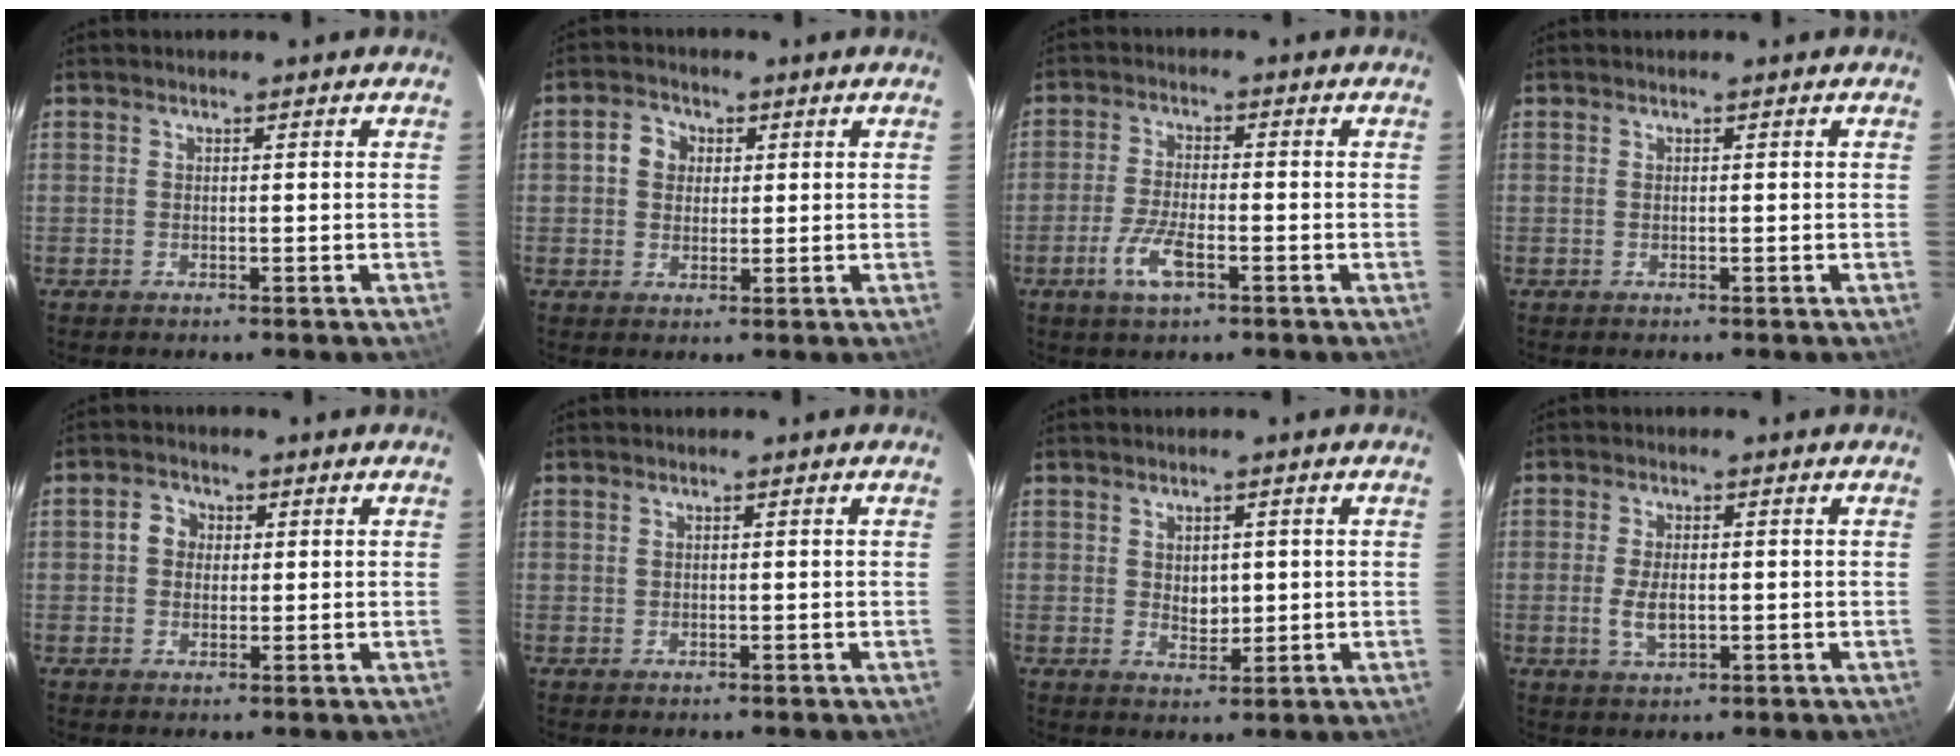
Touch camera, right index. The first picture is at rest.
{"total": 4.4, "force": [0.9, 3.9, 1.7], "torque": [-0.029, 0.020, 0.014]}
{"total": 6.5, "force": [-3.2, 2.1, 5.2], "torque": [-0.118, -0.007, -0.062]}
{"total": 0.0}
{"total": 3.5, "force": [0.4, 3.2, 1.3], "torque": [-0.020, 0.015, 0.003]}
{"total": 0.0}
{"total": 3.6, "force": [0.4, 2.6, 2.5], "torque": [-0.037, -0.002, 0.011]}
{"total": 4.4, "force": [-0.8, 2.1, 3.8], "torque": [-0.078, -0.006, -0.013]}